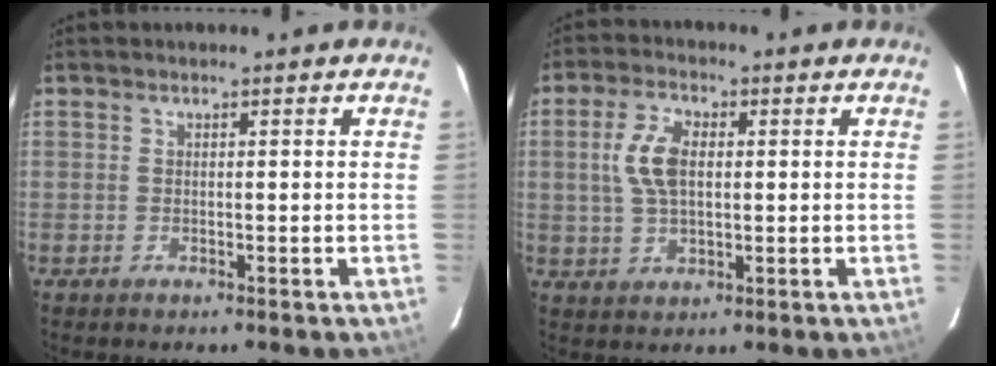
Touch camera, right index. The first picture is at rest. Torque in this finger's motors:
{"motor_torque": [0.18, 0.06, 0.20, 0.11]}